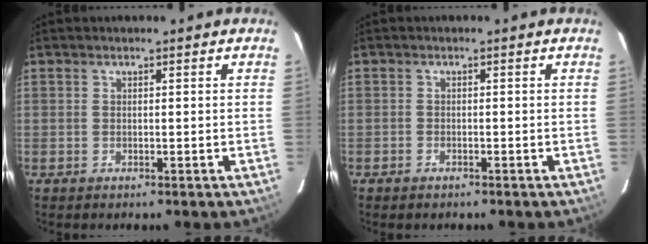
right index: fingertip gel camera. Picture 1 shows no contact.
{"total": 1.0, "force": [-0.8, 0.5, 0.1], "torque": [-0.006, 0.003, -0.015]}